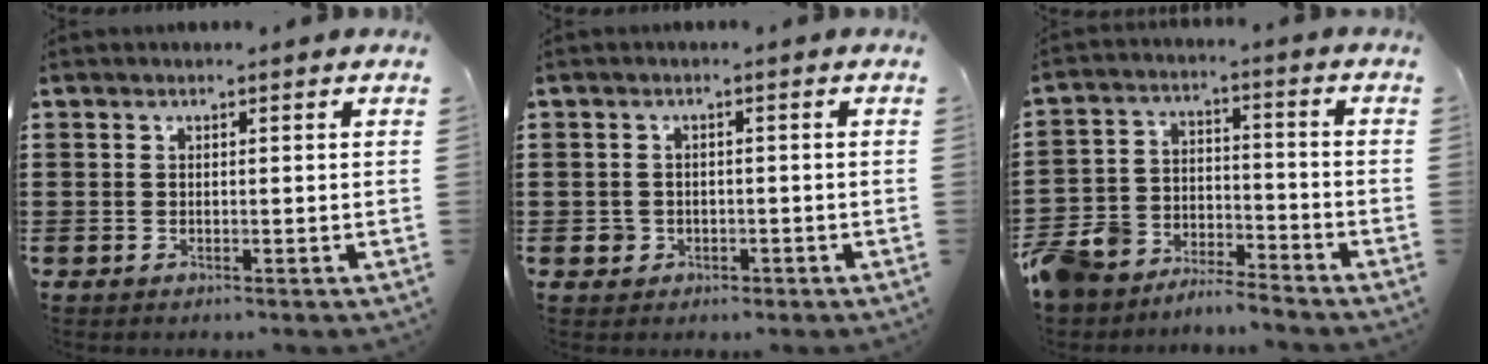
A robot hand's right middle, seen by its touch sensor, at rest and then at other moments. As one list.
[{"total": 1.7, "force": [-0.7, 1.5, 0.3], "torque": [-0.010, 0.002, -0.017]}, {"total": 7.9, "force": [-7.6, 2.2, 0.5], "torque": [-0.026, 0.021, -0.157]}]